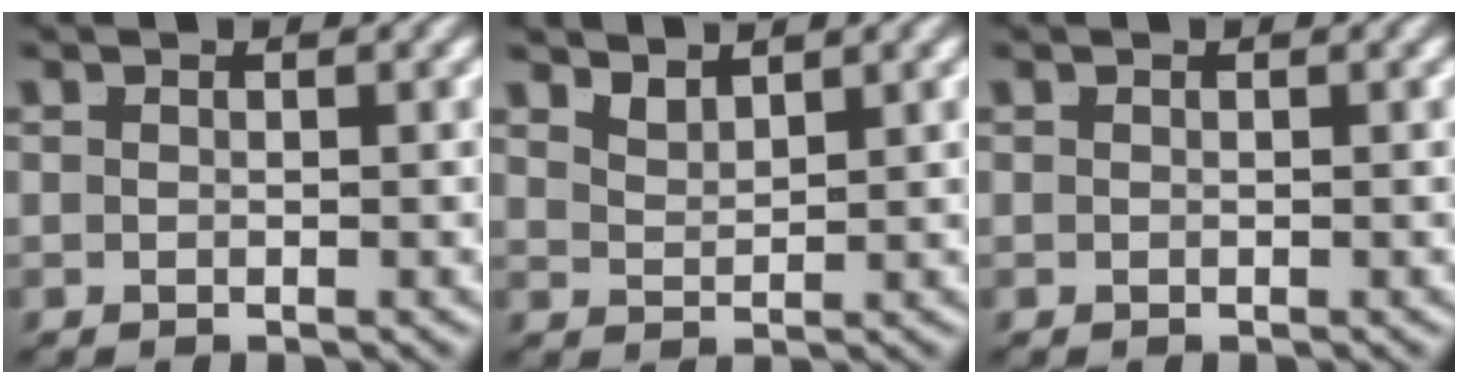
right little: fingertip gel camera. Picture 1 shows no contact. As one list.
[{"total": 1.9, "force": [1.8, -0.3, 0.4], "torque": [-0.008, -0.008, 0.041]}, {"total": 0.0}]